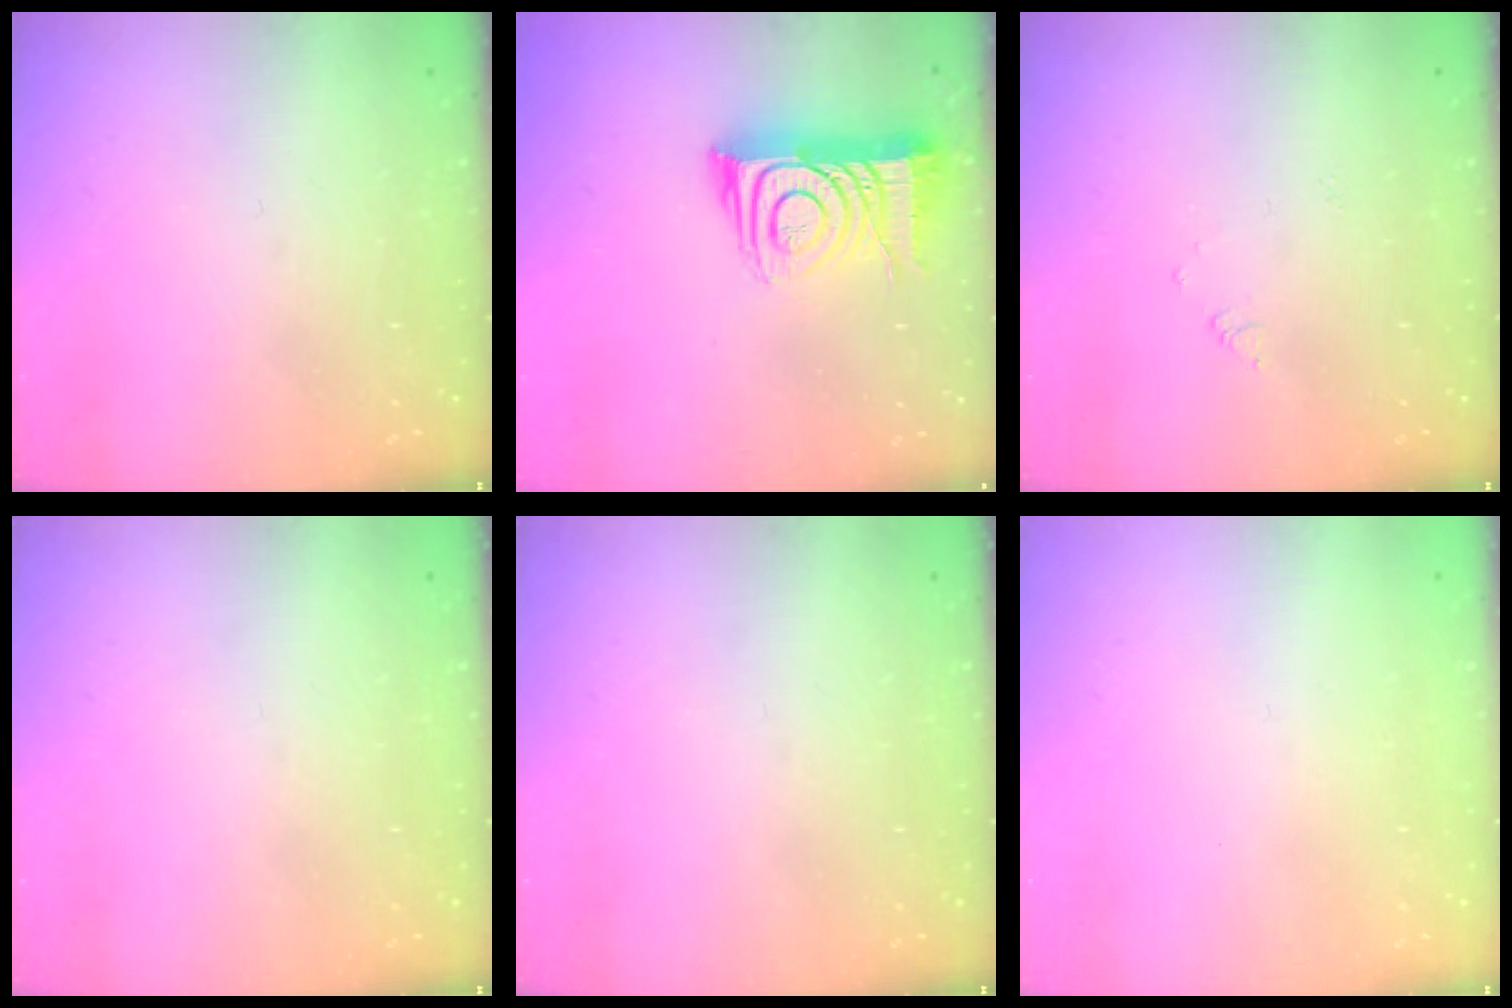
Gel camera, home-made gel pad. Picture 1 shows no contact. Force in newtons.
{"total": 12.9, "press": 12.8, "slide": 1.1}
{"total": 3.0, "press": 3.0, "slide": 0.4}
{"total": 0.0}
{"total": 0.0}
{"total": 1.6, "press": 1.6, "slide": 0.1}